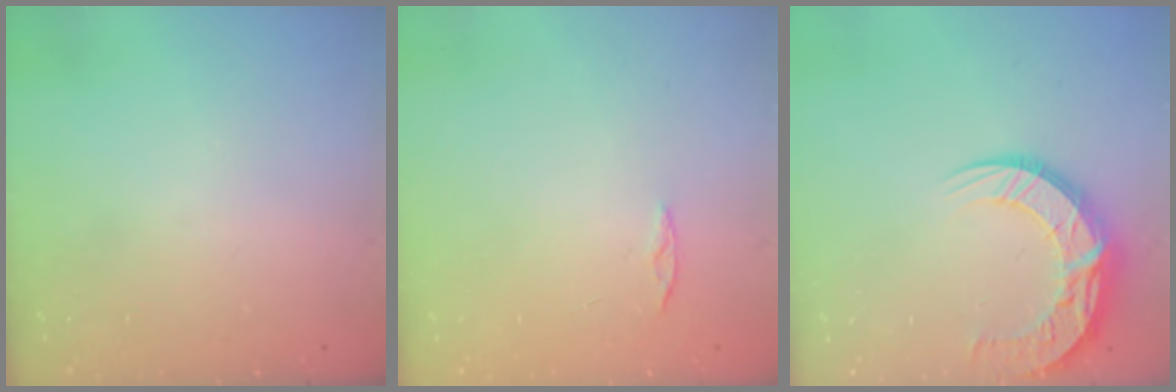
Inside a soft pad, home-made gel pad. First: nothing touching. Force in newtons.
{"total": 4.0, "press": 3.9, "slide": 0.4}
{"total": 13.2, "press": 13.2, "slide": 1.2}